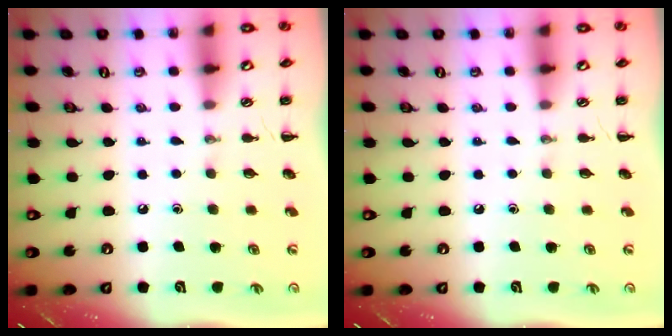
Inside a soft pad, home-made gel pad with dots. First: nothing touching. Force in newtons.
{"total": 0.0}